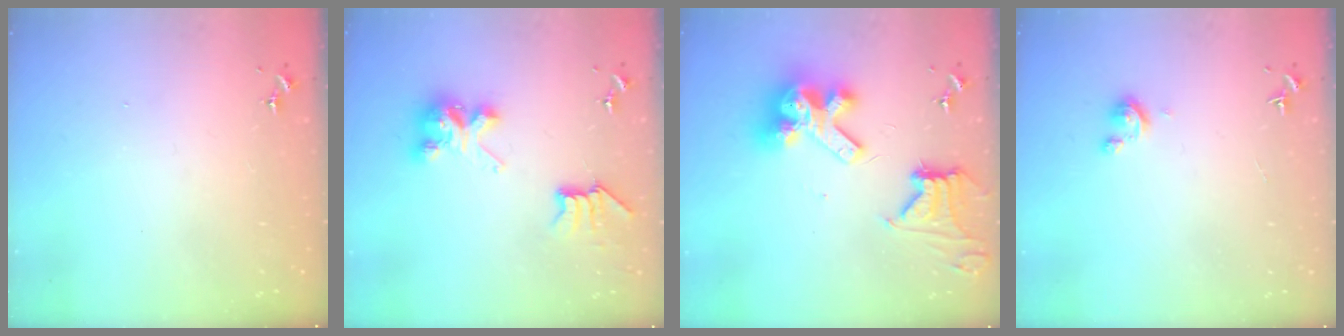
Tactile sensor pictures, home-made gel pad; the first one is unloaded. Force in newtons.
{"total": 8.0, "press": 8.0, "slide": 0.1}
{"total": 15.4, "press": 15.3, "slide": 2.1}
{"total": 2.9, "press": 2.9, "slide": 0.3}